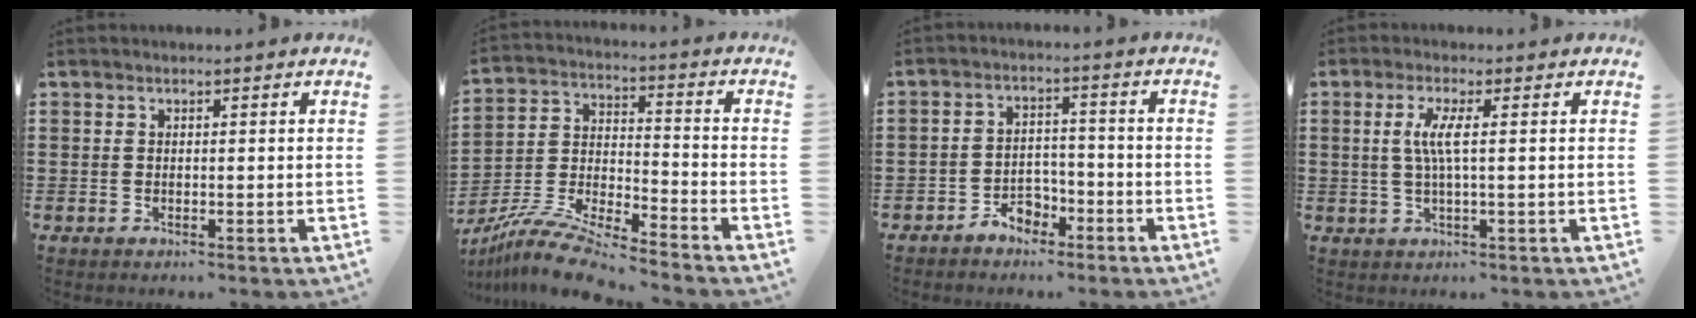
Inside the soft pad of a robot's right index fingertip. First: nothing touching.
{"total": 9.8, "force": [-9.1, 0.5, 3.6], "torque": [-0.080, 0.008, -0.185]}
{"total": 3.9, "force": [-3.1, 2.1, 1.2], "torque": [-0.022, 0.012, -0.060]}
{"total": 4.1, "force": [0.2, 0.0, 4.0], "torque": [-0.091, -0.012, -0.004]}